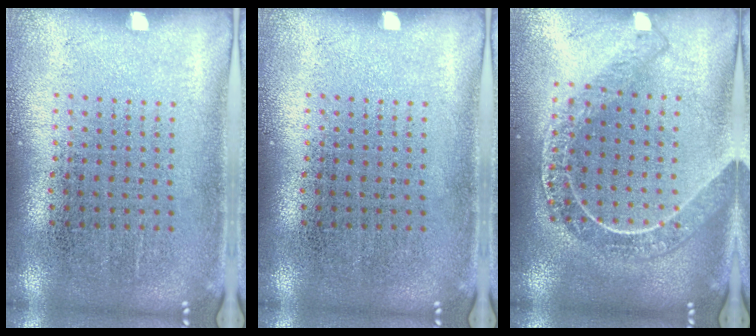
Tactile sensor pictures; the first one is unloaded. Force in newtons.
{"total": 0.0}
{"total": 2.1, "press": 1.9, "slide": 1.0}